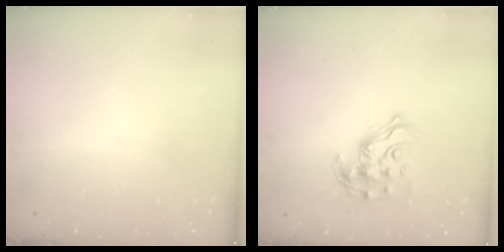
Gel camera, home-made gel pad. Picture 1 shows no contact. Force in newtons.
{"total": 14.5, "press": 14.4, "slide": 1.2}